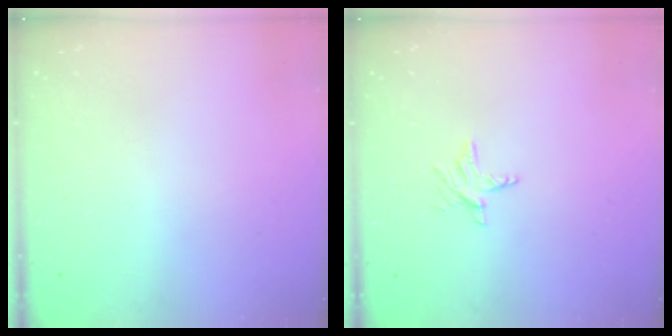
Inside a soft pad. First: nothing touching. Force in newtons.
{"total": 3.5, "press": 3.5, "slide": 0.4}